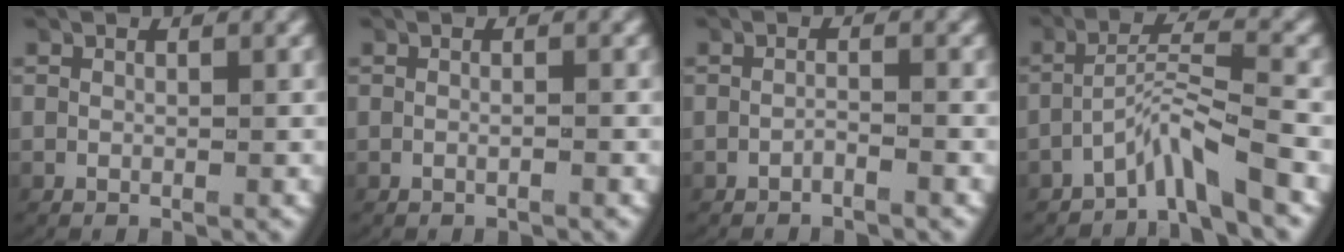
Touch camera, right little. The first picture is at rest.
{"total": 0.6, "force": [-0.5, -0.2, 0.3], "torque": [-0.007, 0.001, -0.008]}
{"total": 1.1, "force": [-1.0, -0.3, 0.3], "torque": [-0.011, -0.002, -0.017]}
{"total": 3.6, "force": [-2.7, -0.1, 2.5], "torque": [-0.052, 0.008, -0.047]}